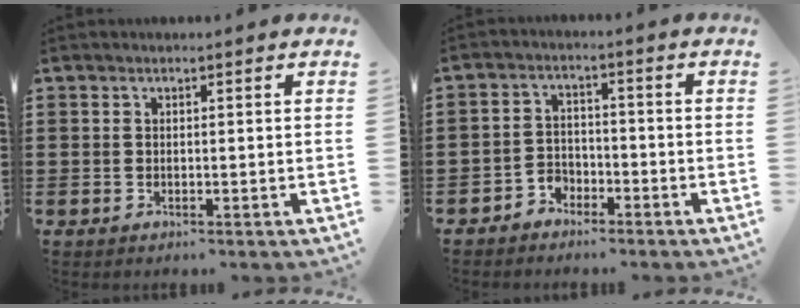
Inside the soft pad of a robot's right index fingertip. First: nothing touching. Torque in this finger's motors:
{"motor_torque": [-0.17, 0.29, 0.00, -0.02]}